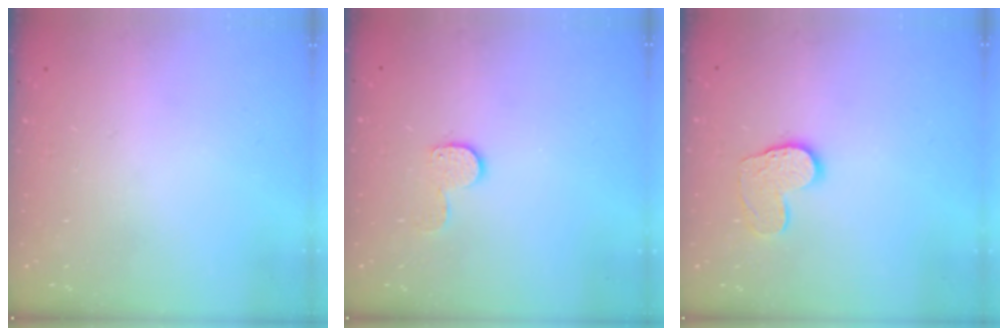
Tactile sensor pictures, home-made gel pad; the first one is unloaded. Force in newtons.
{"total": 5.6, "press": 5.6, "slide": 0.4}
{"total": 8.8, "press": 8.8, "slide": 0.7}